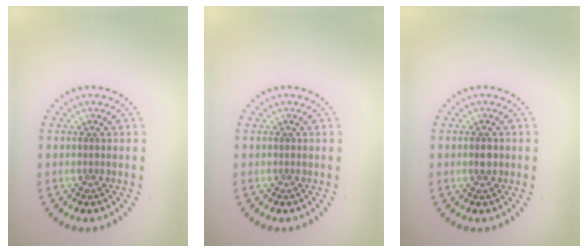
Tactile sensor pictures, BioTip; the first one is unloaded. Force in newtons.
{"total": 0.0}
{"total": 1.4, "press": 1.4, "slide": 0.2}